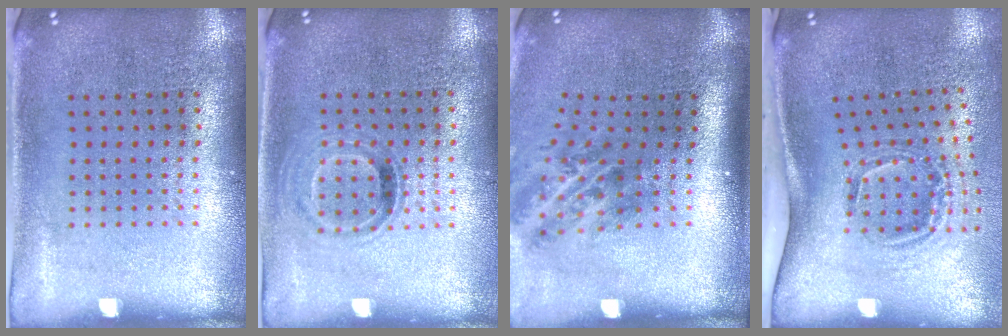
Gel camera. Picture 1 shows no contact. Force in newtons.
{"total": 0.9, "press": 0.8, "slide": 0.4}
{"total": 2.1, "press": 1.3, "slide": 1.7}
{"total": 2.0, "press": 1.2, "slide": 1.6}